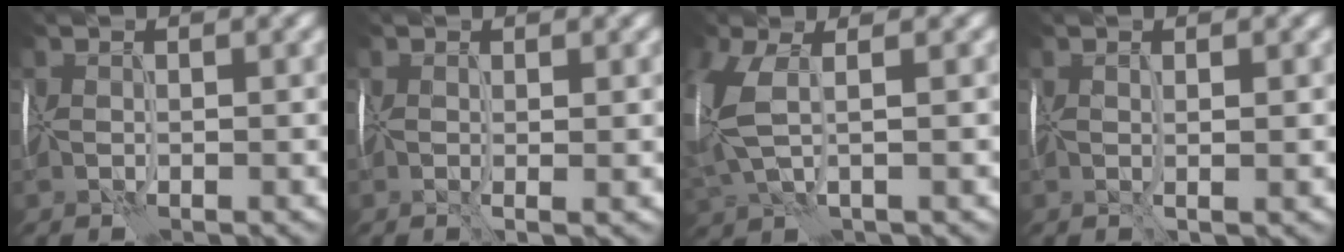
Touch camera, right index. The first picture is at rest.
{"total": 1.0, "force": [0.1, 0.2, 1.0], "torque": [-0.024, -0.002, 0.001]}
{"total": 4.2, "force": [1.1, 2.0, 3.6], "torque": [-0.113, 0.005, 0.014]}
{"total": 0.9, "force": [0.3, -0.1, 0.8], "torque": [-0.025, -0.002, 0.003]}